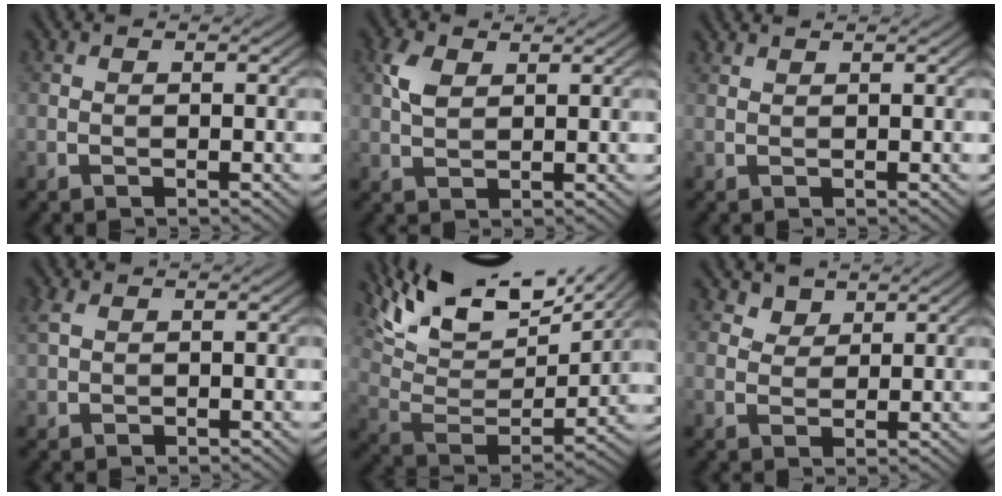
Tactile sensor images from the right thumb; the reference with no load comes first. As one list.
[{"total": 3.2, "force": [1.4, 1.7, 2.3], "torque": [-0.061, 0.006, 0.028]}, {"total": 0.8, "force": [0.8, -0.1, 0.2], "torque": [-0.010, 0.003, 0.016]}, {"total": 2.4, "force": [0.9, 1.5, 1.7], "torque": [-0.054, 0.008, 0.021]}, {"total": 16.7, "force": [11.4, 6.2, 10.5], "torque": [-0.236, 0.022, 0.179]}, {"total": 2.2, "force": [1.8, 1.2, 0.6], "torque": [-0.016, -0.003, 0.036]}]